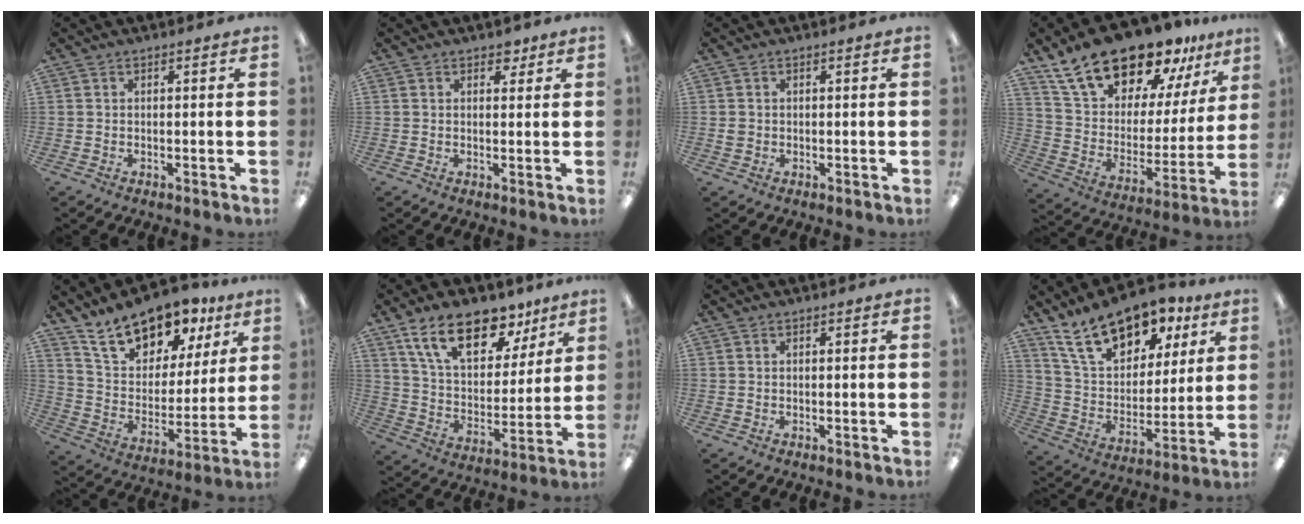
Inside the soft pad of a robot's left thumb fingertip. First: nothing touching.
{"total": 2.5, "force": [1.8, 1.5, 0.9], "torque": [0.004, -0.007, 0.028]}
{"total": 1.1, "force": [-0.1, 1.1, 0.3], "torque": [-0.007, 0.004, -0.002]}
{"total": 21.3, "force": [17.8, 8.7, 7.9], "torque": [-0.153, -0.124, 0.318]}
{"total": 17.3, "force": [13.3, 8.6, 7.0], "torque": [-0.126, -0.083, 0.240]}
{"total": 19.3, "force": [12.3, 9.8, 11.2], "torque": [-0.193, -0.052, 0.219]}
{"total": 0.0}
{"total": 19.5, "force": [12.8, 10.6, 10.1], "torque": [-0.178, -0.061, 0.232]}